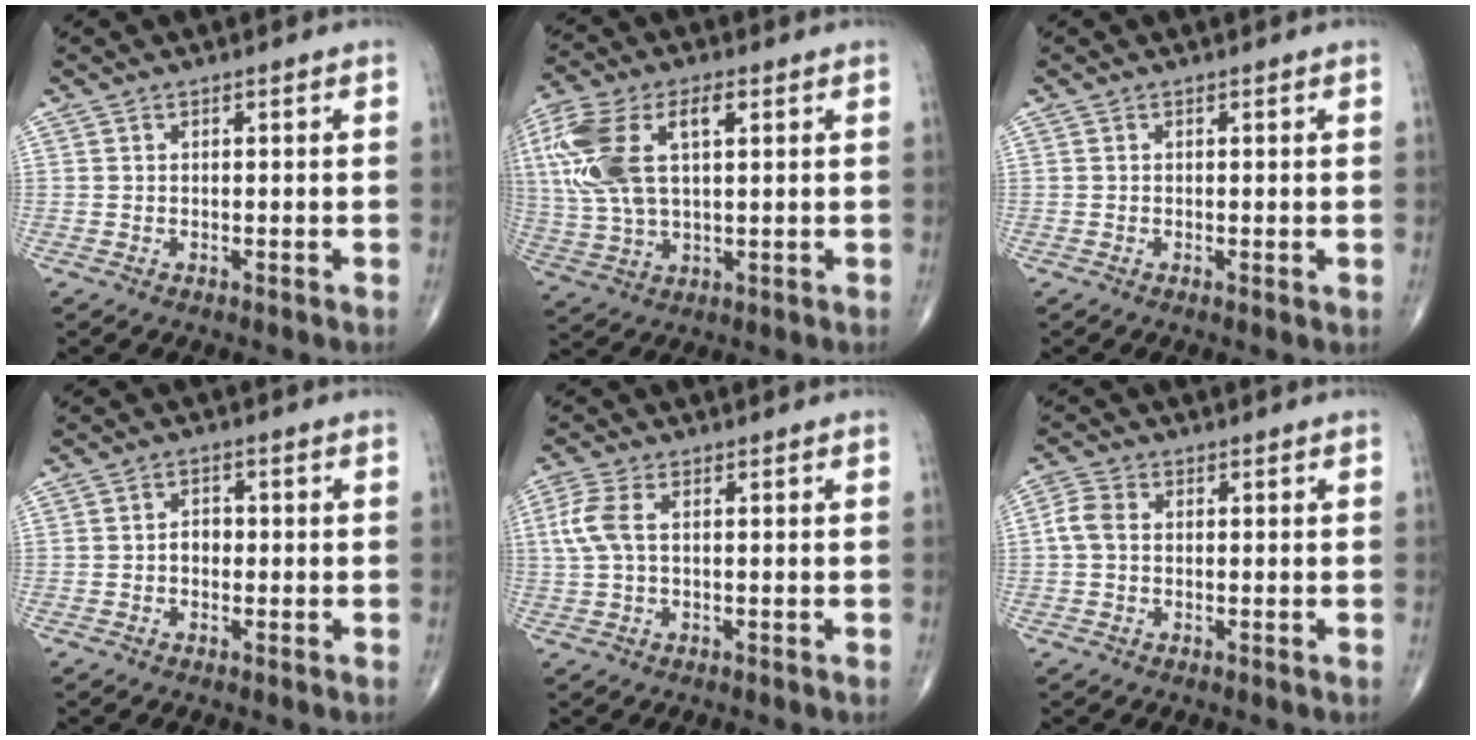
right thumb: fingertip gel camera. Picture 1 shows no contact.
{"total": 16.6, "force": [4.3, 8.3, 13.8], "torque": [-0.312, 0.014, 0.080]}
{"total": 0.5, "force": [0.0, 0.1, 0.5], "torque": [-0.009, -0.003, -0.001]}
{"total": 2.3, "force": [-0.4, 1.7, 1.4], "torque": [-0.007, 0.010, -0.012]}
{"total": 5.0, "force": [0.8, 2.6, 4.2], "torque": [-0.123, 0.015, 0.013]}
{"total": 3.6, "force": [0.1, 2.7, 2.4], "torque": [-0.053, 0.013, -0.006]}